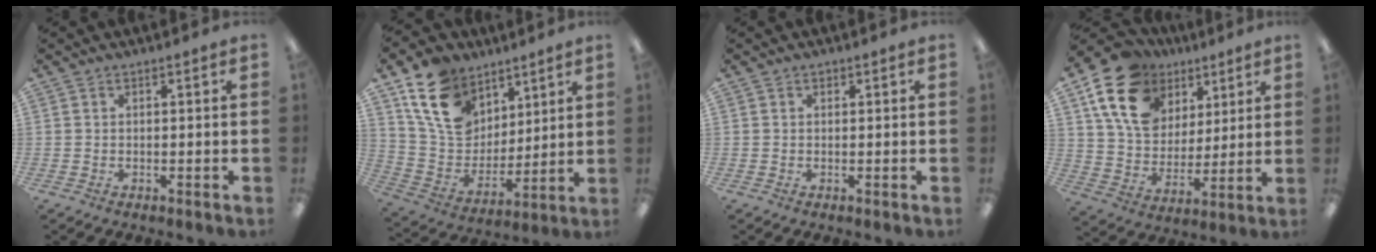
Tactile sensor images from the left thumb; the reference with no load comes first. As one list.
[{"total": 17.8, "force": [10.1, 12.6, 7.6], "torque": [-0.142, -0.043, 0.197]}, {"total": 0.5, "force": [0.3, 0.4, 0.1], "torque": [-0.004, 0.002, 0.006]}, {"total": 18.8, "force": [9.9, 13.4, 8.8], "torque": [-0.161, -0.034, 0.189]}]